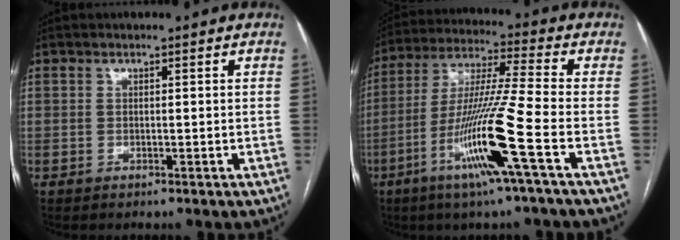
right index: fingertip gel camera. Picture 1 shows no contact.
{"total": 15.4, "force": [-6.1, -1.7, 14.1], "torque": [-0.280, -0.018, -0.116]}